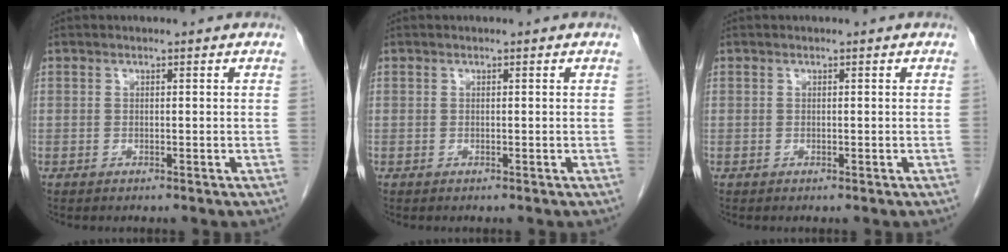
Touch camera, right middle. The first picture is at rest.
{"total": 0.0}
{"total": 0.0}